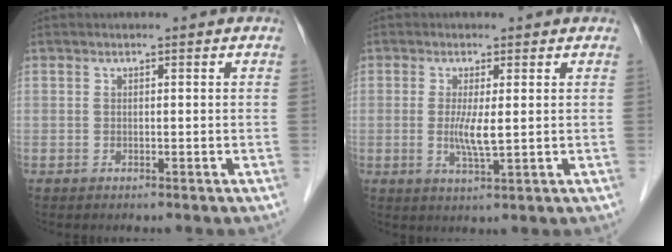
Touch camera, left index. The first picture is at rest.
{"total": 3.7, "force": [0.1, 0.2, 3.7], "torque": [-0.079, -0.009, 0.007]}